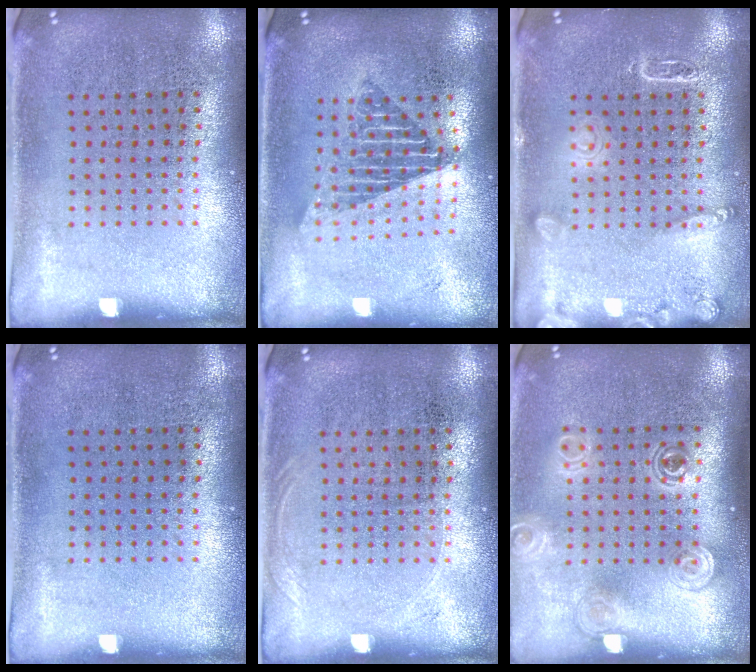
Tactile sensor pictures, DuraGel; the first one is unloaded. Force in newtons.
{"total": 1.7, "press": 1.3, "slide": 1.0}
{"total": 2.3, "press": 2.2, "slide": 0.3}
{"total": 0.0}
{"total": 0.7, "press": 0.6, "slide": 0.2}
{"total": 1.5, "press": 1.2, "slide": 0.9}